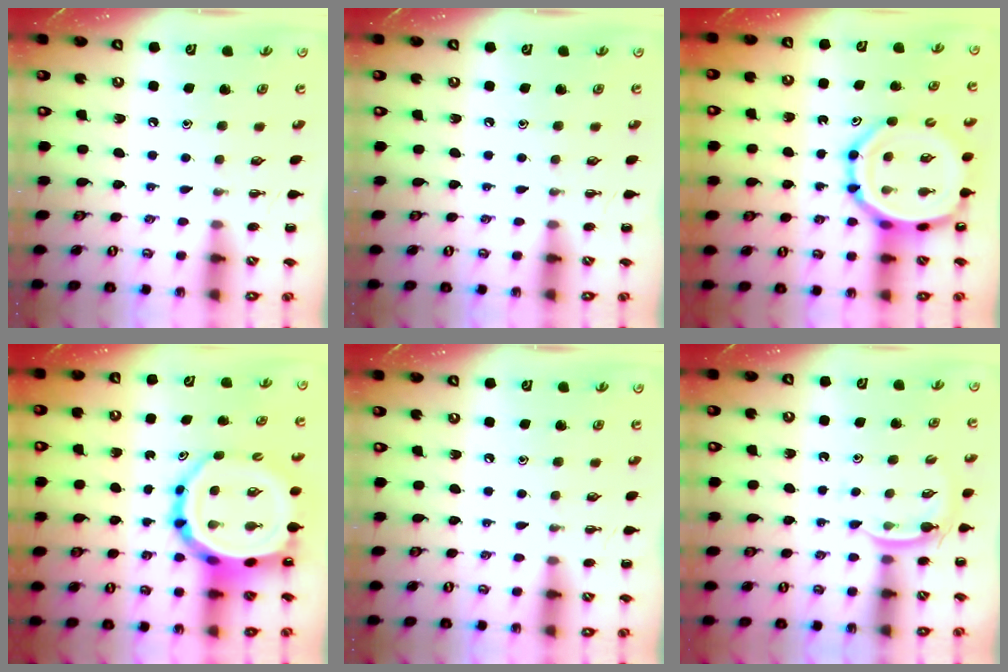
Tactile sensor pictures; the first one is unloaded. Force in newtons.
{"total": 0.0}
{"total": 13.6, "press": 13.2, "slide": 3.5}
{"total": 14.7, "press": 14.1, "slide": 4.0}
{"total": 0.0}
{"total": 3.7, "press": 3.5, "slide": 1.2}